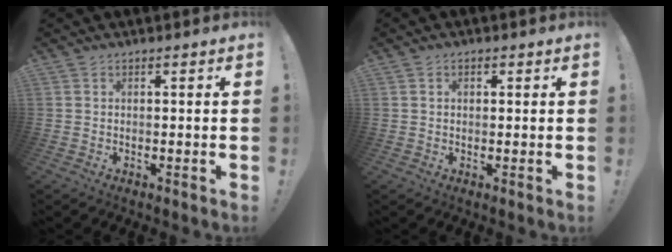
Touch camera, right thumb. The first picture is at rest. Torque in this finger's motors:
{"motor_torque": [-0.11, -0.04, -0.07, 0.02, 0.02]}